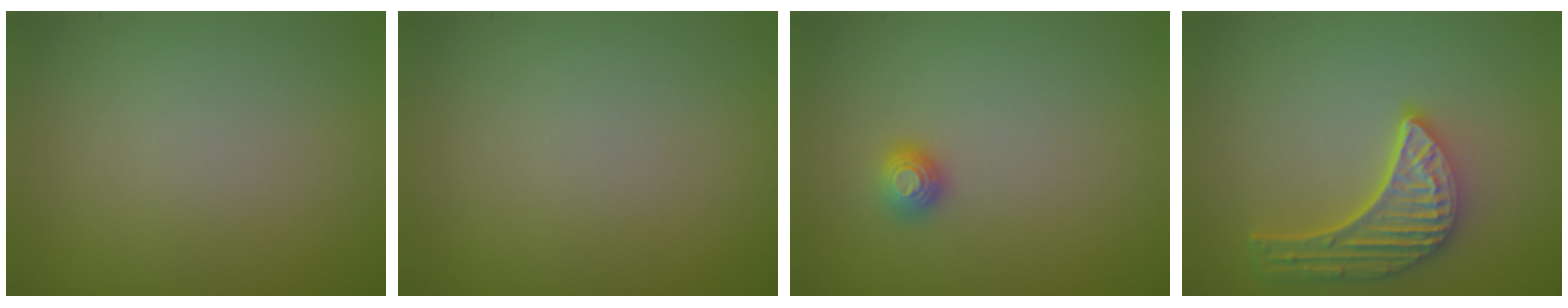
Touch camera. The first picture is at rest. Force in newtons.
{"total": 0.0}
{"total": 1.2, "press": 1.1, "slide": 0.4}
{"total": 5.2, "press": 4.0, "slide": 3.3}